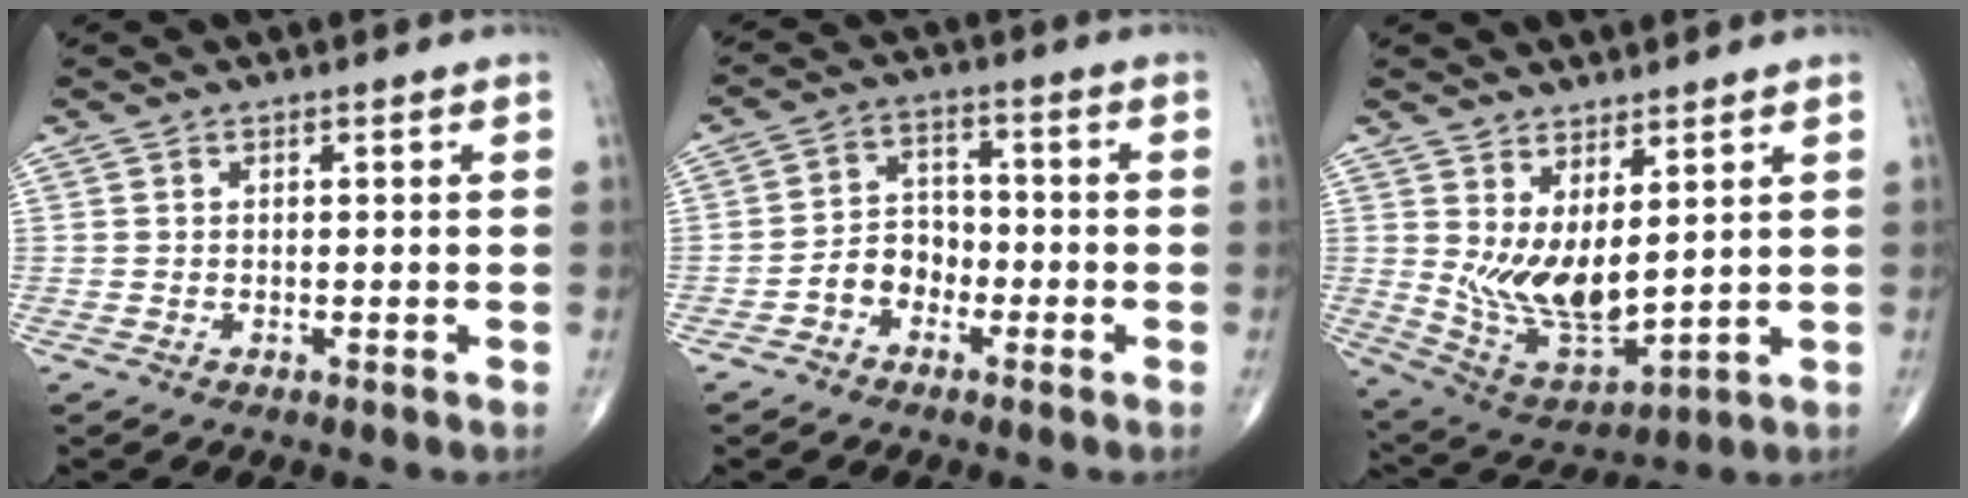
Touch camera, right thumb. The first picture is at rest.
{"total": 6.0, "force": [-2.6, 4.7, 2.6], "torque": [-0.020, 0.032, -0.055]}
{"total": 11.3, "force": [2.9, 4.9, 9.8], "torque": [-0.169, -0.040, 0.076]}